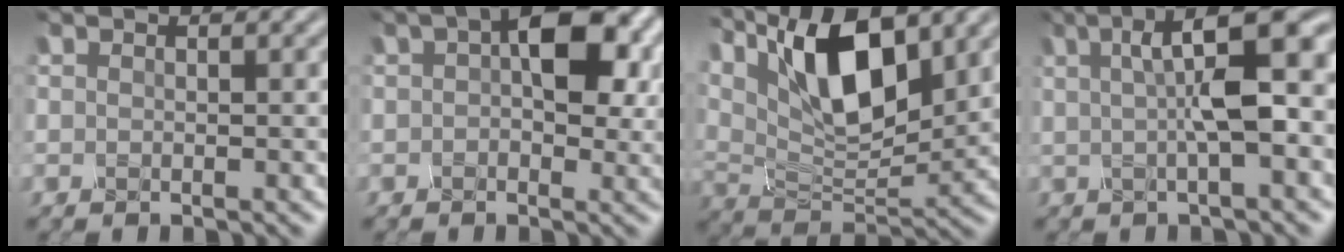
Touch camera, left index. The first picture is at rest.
{"total": 8.7, "force": [2.0, 4.9, 6.9], "torque": [-0.097, 0.012, 0.020]}
{"total": 11.5, "force": [4.9, 5.0, 9.1], "torque": [-0.150, 0.004, 0.083]}
{"total": 7.5, "force": [1.0, 2.1, 7.1], "torque": [-0.107, 0.017, 0.011]}